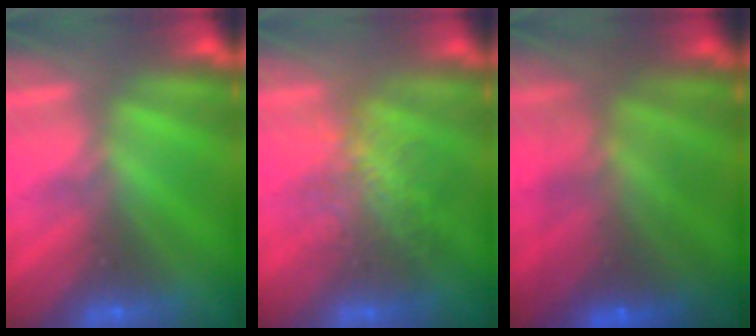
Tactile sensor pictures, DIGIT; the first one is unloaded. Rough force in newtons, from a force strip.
{"total": 2.8}
{"total": 6.9}